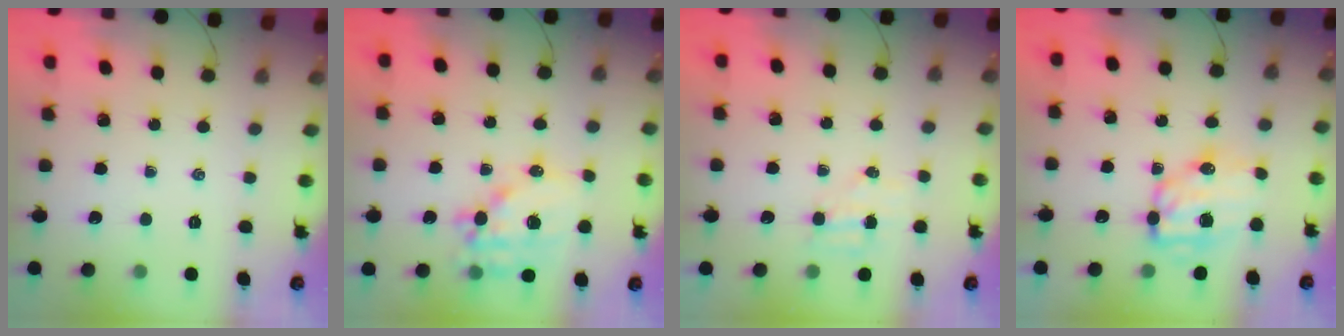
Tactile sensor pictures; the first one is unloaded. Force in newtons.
{"total": 14.4, "press": 14.1, "slide": 3.0}
{"total": 4.7, "press": 4.6, "slide": 1.2}
{"total": 9.3, "press": 9.1, "slide": 1.8}